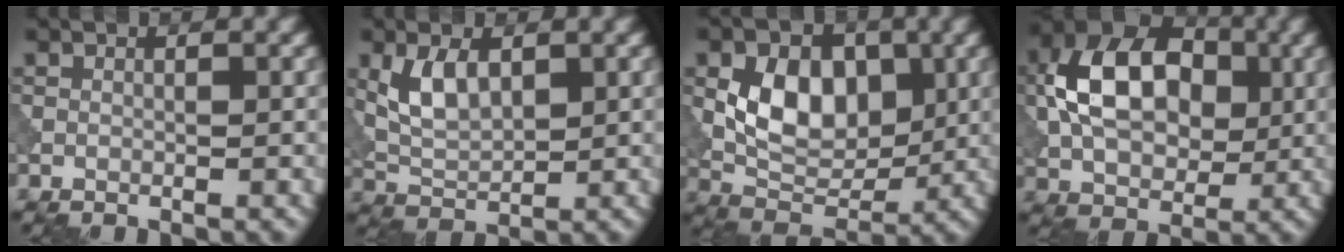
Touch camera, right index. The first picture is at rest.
{"total": 4.1, "force": [1.3, 2.3, 3.2], "torque": [-0.067, 0.001, 0.027]}
{"total": 7.0, "force": [1.1, 4.8, 5.0], "torque": [-0.085, -0.005, 0.019]}
{"total": 10.4, "force": [1.2, 6.9, 7.7], "torque": [-0.146, 0.017, 0.008]}